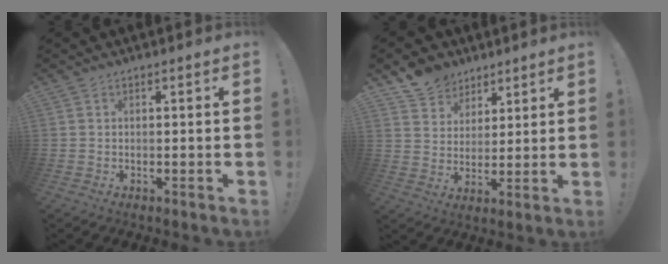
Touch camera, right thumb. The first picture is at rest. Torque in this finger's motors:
{"motor_torque": [-0.01, 0.01, 0.04, 0.04, 0.00]}